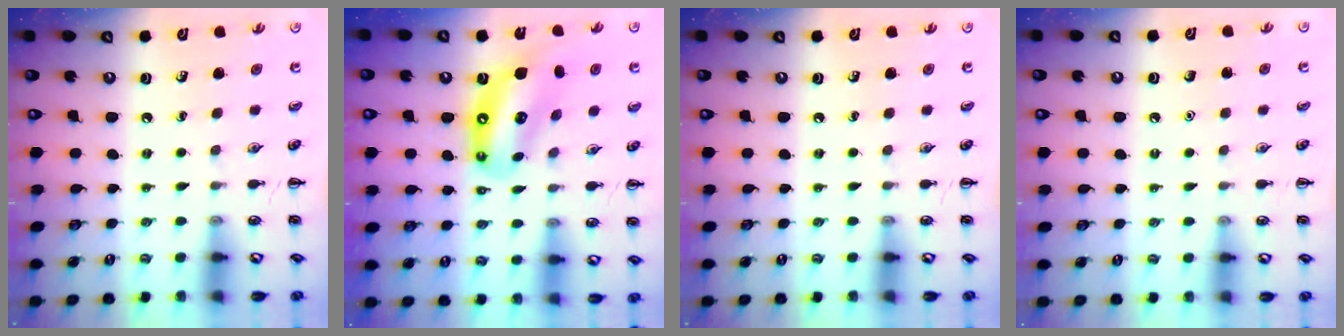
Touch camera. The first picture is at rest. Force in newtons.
{"total": 12.4, "press": 12.0, "slide": 3.3}
{"total": 0.0}
{"total": 1.6, "press": 1.5, "slide": 0.1}